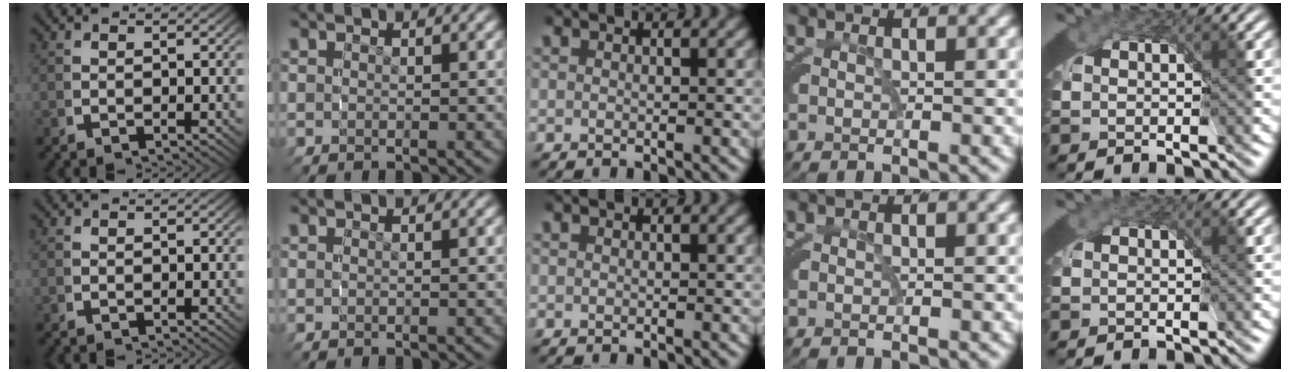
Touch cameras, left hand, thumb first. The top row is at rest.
{}